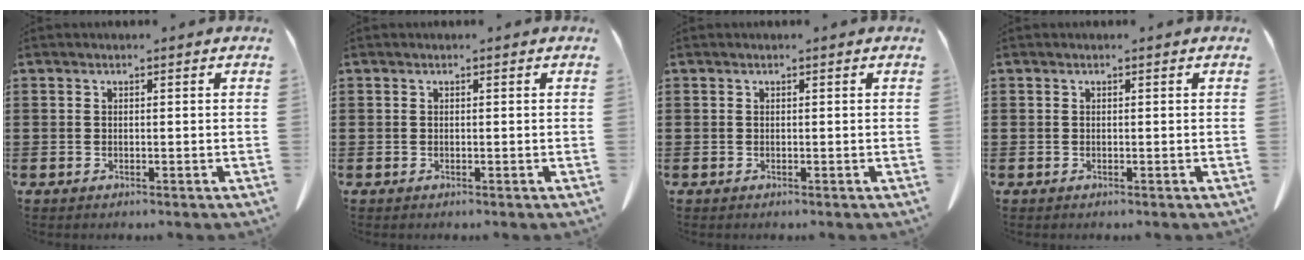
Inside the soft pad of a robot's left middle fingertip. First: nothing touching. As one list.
[{"total": 0.0}, {"total": 0.0}, {"total": 0.0}]